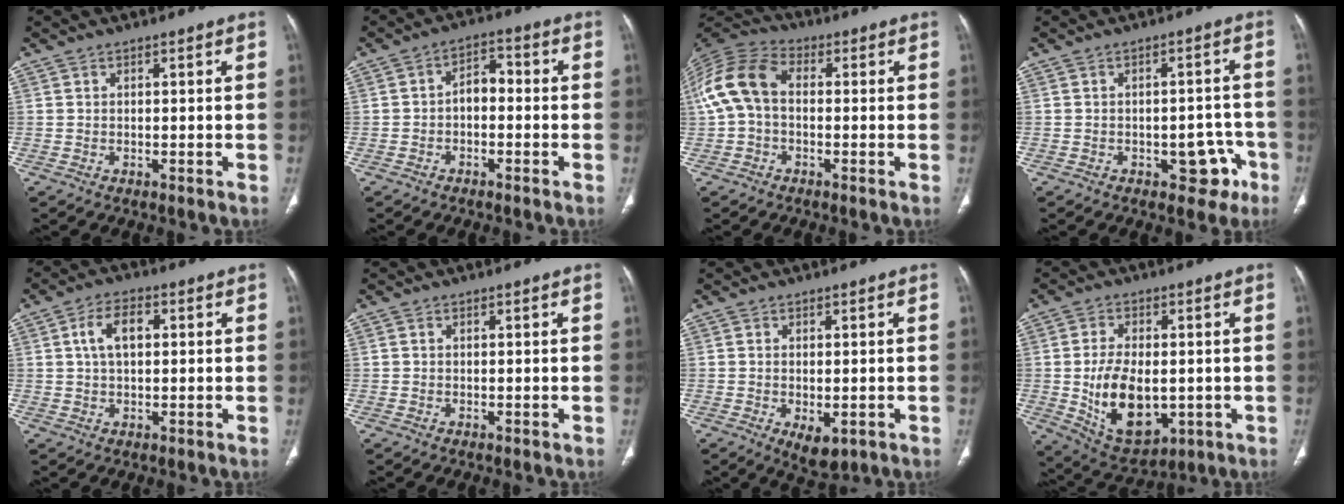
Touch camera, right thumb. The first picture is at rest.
{"total": 4.6, "force": [-1.0, 3.0, 3.3], "torque": [-0.041, 0.027, -0.027]}
{"total": 11.0, "force": [0.2, 7.4, 8.2], "torque": [-0.171, 0.031, -0.007]}
{"total": 6.9, "force": [-3.3, 4.1, 4.4], "torque": [-0.018, 0.029, -0.036]}
{"total": 5.9, "force": [1.3, 3.4, 4.7], "torque": [-0.087, 0.012, 0.021]}
{"total": 0.0}
{"total": 4.9, "force": [-1.5, 2.6, 3.9], "torque": [-0.057, -0.010, -0.011]}
{"total": 14.3, "force": [-1.7, 8.5, 11.4], "torque": [-0.180, -0.007, -0.005]}